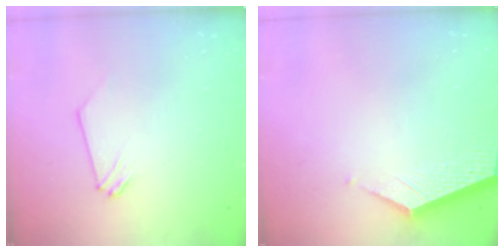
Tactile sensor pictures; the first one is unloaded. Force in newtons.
{"total": 3.6, "press": 3.6, "slide": 0.4}